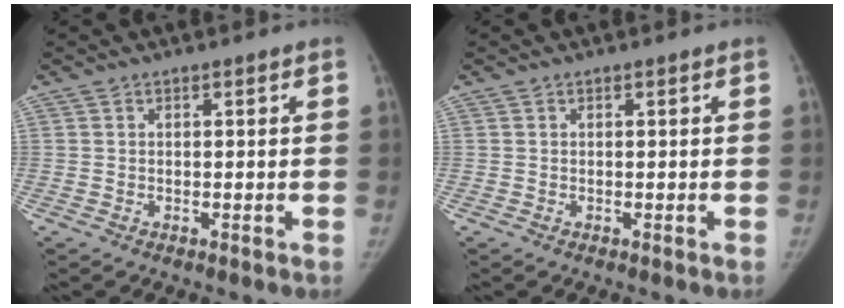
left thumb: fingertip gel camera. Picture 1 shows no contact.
{"total": 0.0}